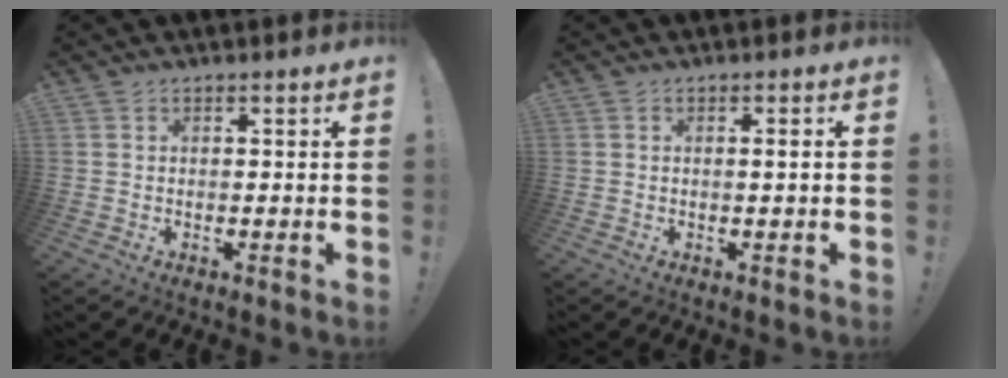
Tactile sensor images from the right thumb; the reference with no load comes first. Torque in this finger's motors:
{"motor_torque": [-0.28, -0.34, 0.14, 0.34, 0.03]}